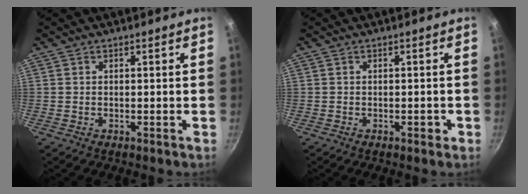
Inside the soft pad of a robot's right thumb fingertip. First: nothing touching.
{"total": 1.2, "force": [-0.5, 0.7, 0.8], "torque": [-0.002, 0.008, -0.006]}